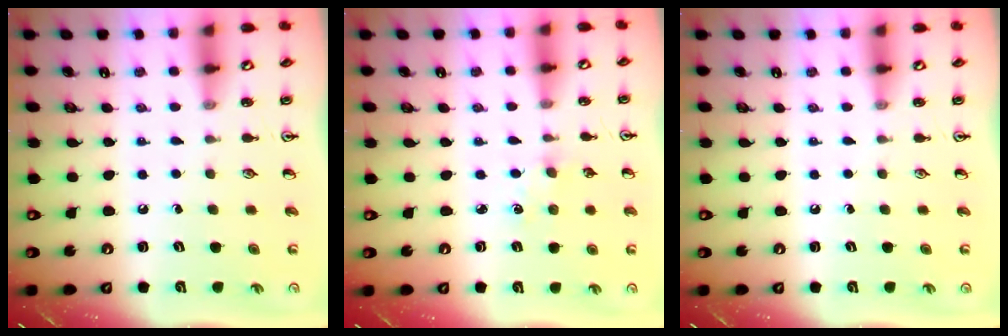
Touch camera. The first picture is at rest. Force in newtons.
{"total": 1.3, "press": 1.3, "slide": 0.2}
{"total": 0.0}